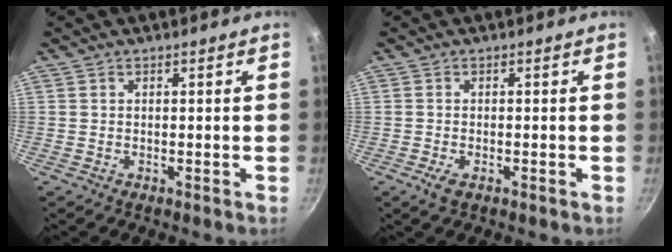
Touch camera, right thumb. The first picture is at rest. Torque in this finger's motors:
{"motor_torque": [0.22, -0.01, -0.08, -0.02, 0.00]}